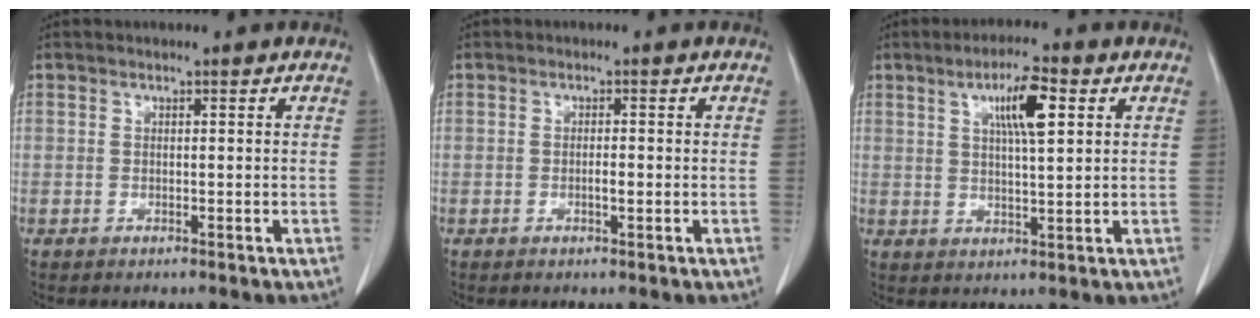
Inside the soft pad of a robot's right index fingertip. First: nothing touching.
{"total": 1.3, "force": [-0.3, 0.3, 1.3], "torque": [-0.025, -0.001, -0.005]}
{"total": 7.2, "force": [2.8, 1.0, 6.6], "torque": [-0.115, 0.006, 0.046]}